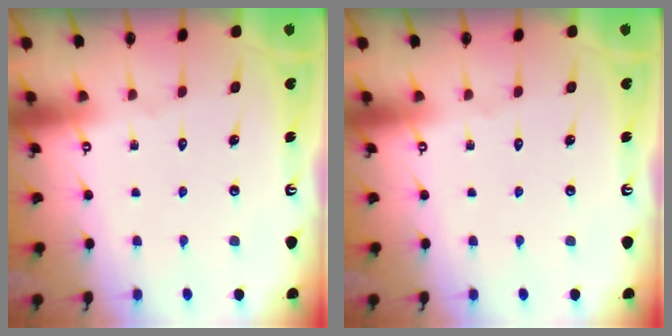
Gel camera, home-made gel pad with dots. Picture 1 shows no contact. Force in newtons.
{"total": 0.0}